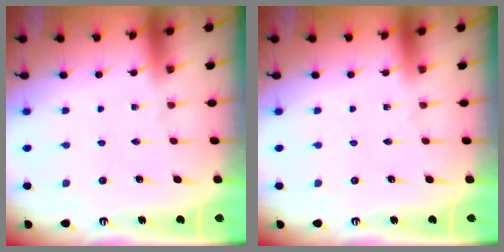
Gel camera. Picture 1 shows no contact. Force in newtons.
{"total": 0.0}